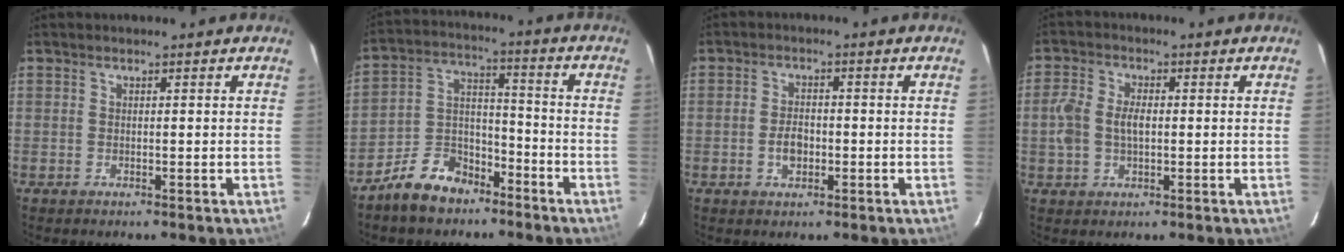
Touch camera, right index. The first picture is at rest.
{"total": 10.8, "force": [-7.8, 6.1, 4.5], "torque": [-0.096, 0.040, -0.131]}
{"total": 3.9, "force": [-1.1, 2.5, 2.8], "torque": [-0.055, 0.002, -0.016]}
{"total": 6.2, "force": [-0.3, 4.0, 4.7], "torque": [-0.100, 0.009, -0.004]}